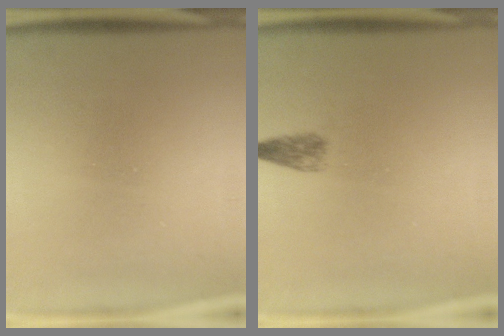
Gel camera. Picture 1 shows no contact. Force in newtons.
{"total": 1.4}